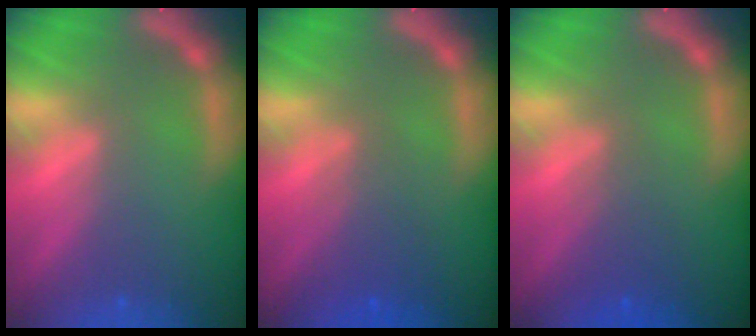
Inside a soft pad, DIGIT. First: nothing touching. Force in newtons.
{"total": 3.1}
{"total": 2.5}